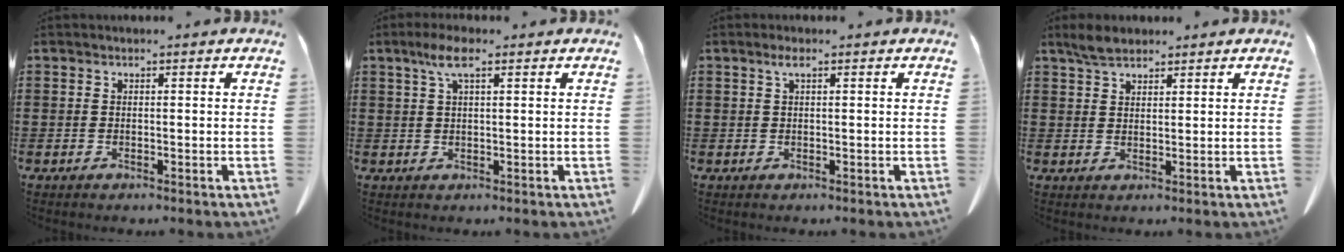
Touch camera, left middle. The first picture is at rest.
{"total": 4.5, "force": [2.2, 1.1, 3.7], "torque": [-0.079, 0.007, 0.038]}
{"total": 1.6, "force": [0.7, 0.3, 1.5], "torque": [-0.031, 0.003, 0.011]}
{"total": 3.2, "force": [2.6, 1.2, 1.6], "torque": [-0.037, 0.005, 0.050]}